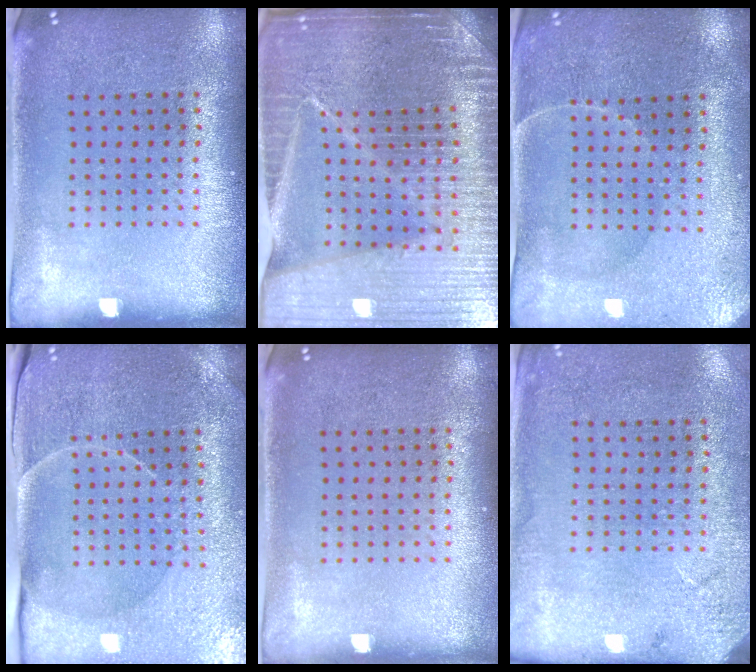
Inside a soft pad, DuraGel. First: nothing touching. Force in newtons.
{"total": 5.7, "press": 5.1, "slide": 2.4}
{"total": 0.6, "press": 0.4, "slide": 0.5}
{"total": 3.5, "press": 3.5, "slide": 0.5}
{"total": 0.0}
{"total": 2.7, "press": 2.3, "slide": 1.3}